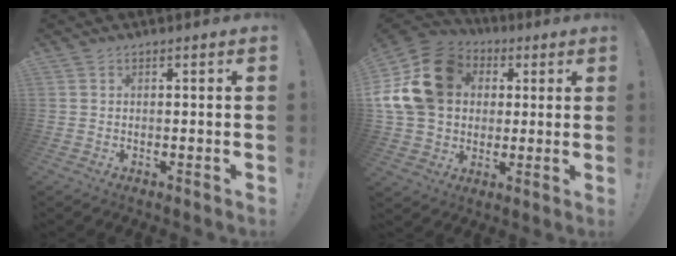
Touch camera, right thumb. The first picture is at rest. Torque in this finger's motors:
{"motor_torque": [1.81, 3.20, 0.24, 0.21, 0.19]}